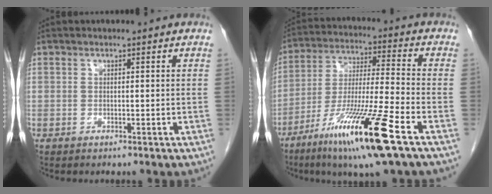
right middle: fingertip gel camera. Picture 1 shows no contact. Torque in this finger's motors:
{"motor_torque": [1.51, -0.63, 0.77, 0.21]}